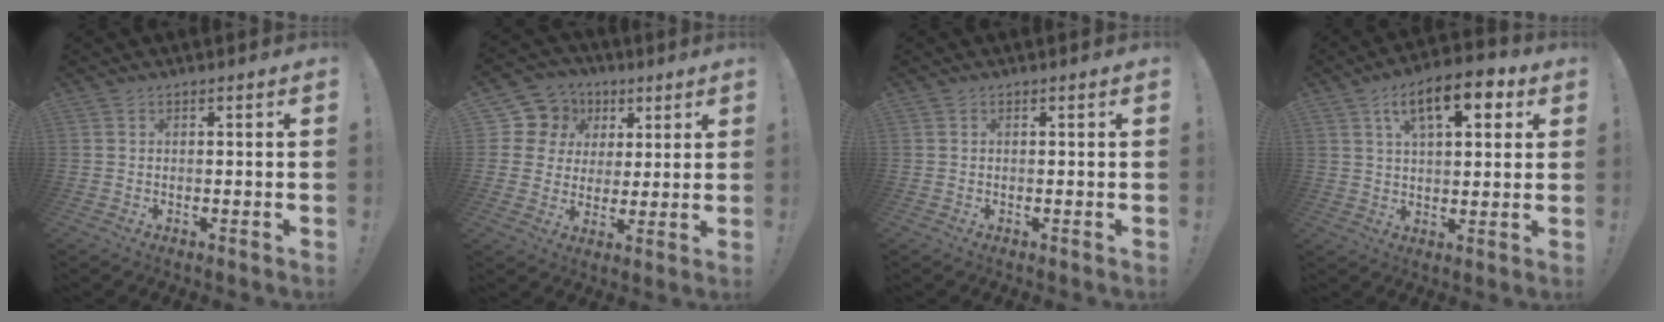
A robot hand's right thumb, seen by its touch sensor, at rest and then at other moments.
{"total": 10.6, "force": [4.0, 9.3, 3.1], "torque": [-0.050, -0.023, 0.085]}
{"total": 0.0}
{"total": 13.3, "force": [5.6, 5.9, 10.5], "torque": [-0.155, -0.008, 0.091]}